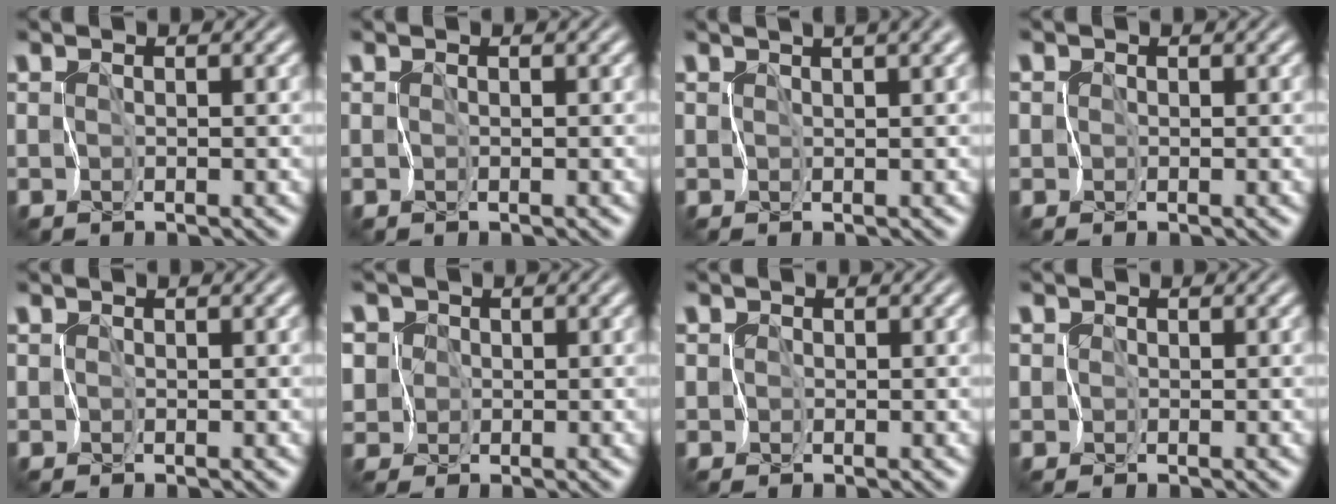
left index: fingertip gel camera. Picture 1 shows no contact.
{"total": 0.0}
{"total": 5.1, "force": [3.1, 1.5, 3.8], "torque": [-0.054, 0.025, 0.039]}
{"total": 1.1, "force": [0.2, 1.1, 0.0], "torque": [0.010, 0.003, 0.003]}
{"total": 0.0}
{"total": 5.6, "force": [1.4, 5.1, 1.8], "torque": [-0.046, 0.027, -0.004]}
{"total": 1.4, "force": [0.2, 1.4, 0.1], "torque": [0.009, 0.008, -0.002]}
{"total": 1.7, "force": [0.3, 1.7, 0.1], "torque": [0.006, 0.011, -0.003]}